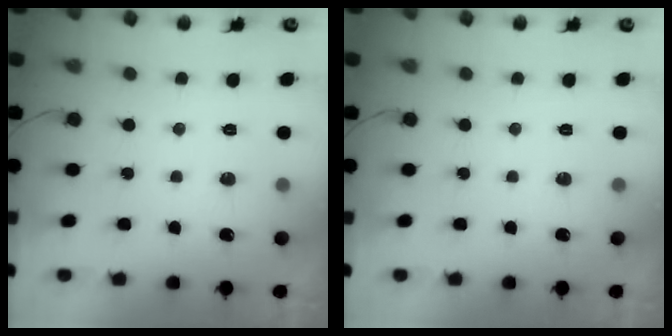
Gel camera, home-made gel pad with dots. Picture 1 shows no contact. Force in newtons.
{"total": 0.0}